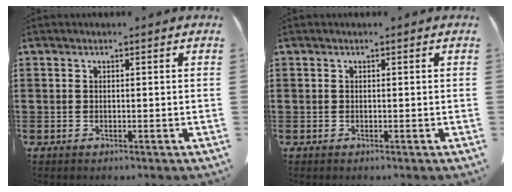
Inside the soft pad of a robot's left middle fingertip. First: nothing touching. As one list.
[{"total": 0.0}]